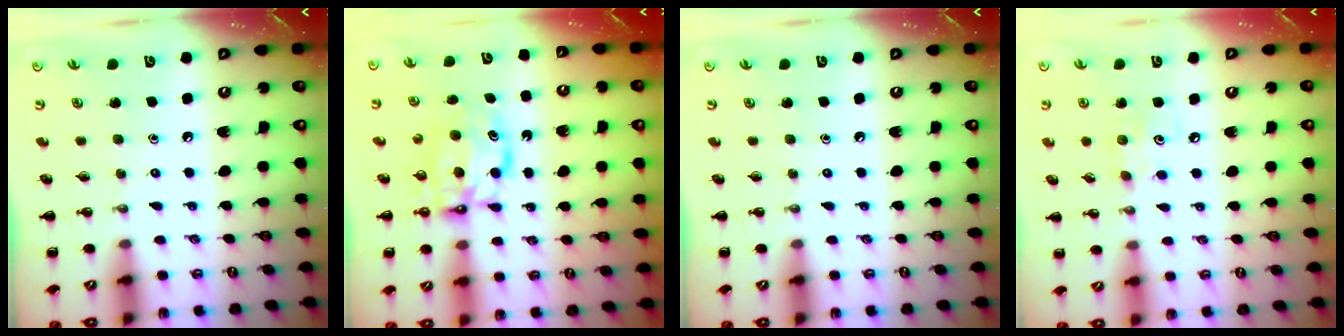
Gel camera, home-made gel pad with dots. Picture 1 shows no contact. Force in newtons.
{"total": 6.8, "press": 6.8, "slide": 0.6}
{"total": 0.0}
{"total": 4.2, "press": 4.1, "slide": 0.9}